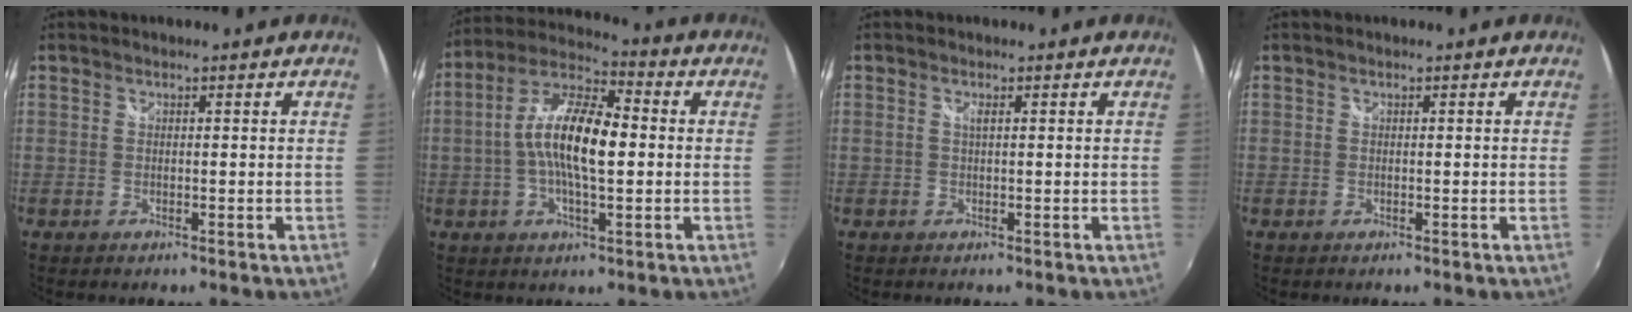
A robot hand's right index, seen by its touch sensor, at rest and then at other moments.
{"total": 13.2, "force": [-0.3, 4.5, 12.5], "torque": [-0.242, 0.015, -0.015]}
{"total": 0.8, "force": [0.3, -0.1, 0.7], "torque": [-0.014, 0.001, 0.003]}
{"total": 0.0}